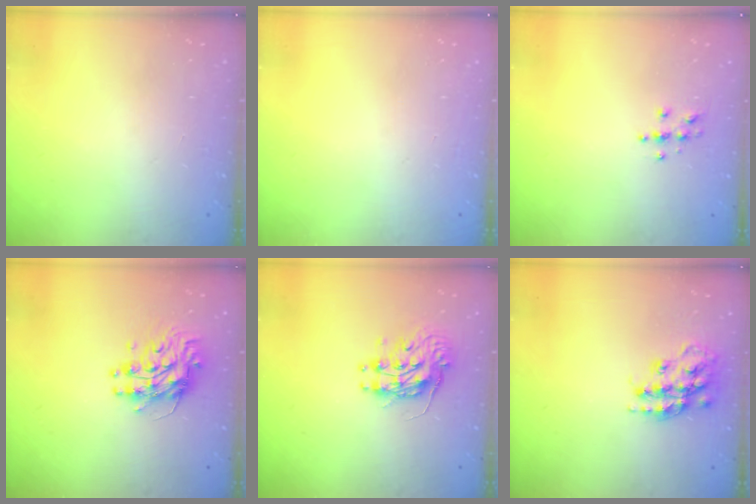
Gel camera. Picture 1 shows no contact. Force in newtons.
{"total": 0.0}
{"total": 3.7, "press": 3.7, "slide": 0.4}
{"total": 10.4, "press": 10.4, "slide": 1.0}
{"total": 9.6, "press": 9.6, "slide": 0.4}
{"total": 16.3, "press": 16.3, "slide": 0.8}